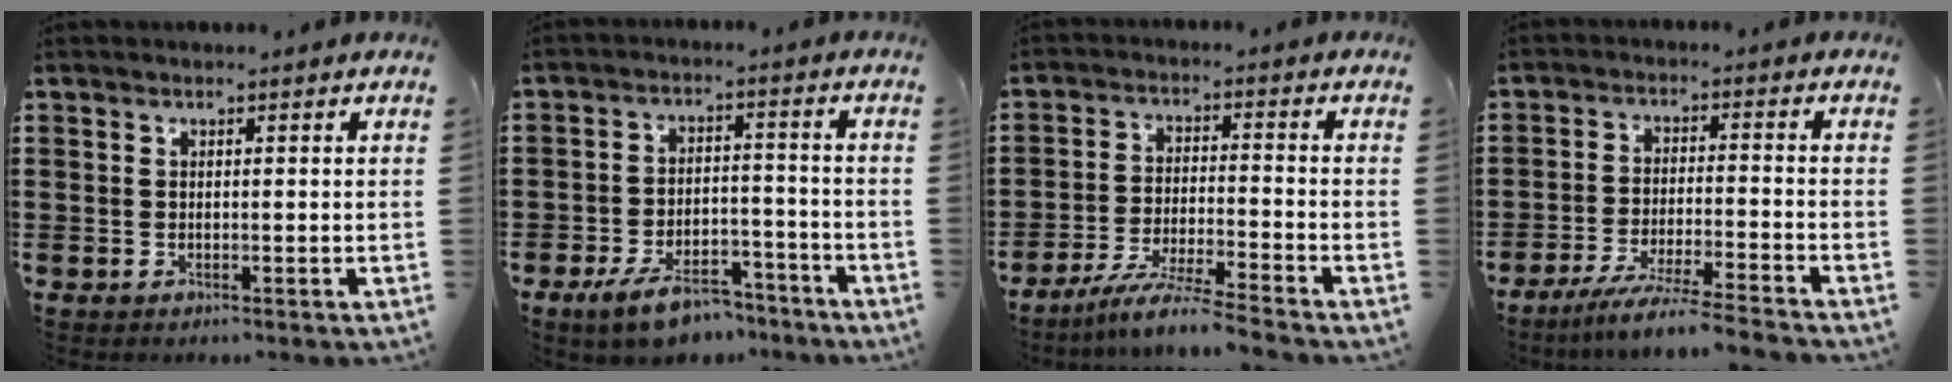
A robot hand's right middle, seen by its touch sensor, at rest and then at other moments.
{"total": 7.3, "force": [-6.0, 2.3, 3.5], "torque": [-0.068, 0.010, -0.114]}
{"total": 6.6, "force": [-5.8, -0.6, 3.0], "torque": [-0.057, -0.018, -0.110]}
{"total": 6.1, "force": [-5.5, -0.6, 2.6], "torque": [-0.050, -0.019, -0.105]}